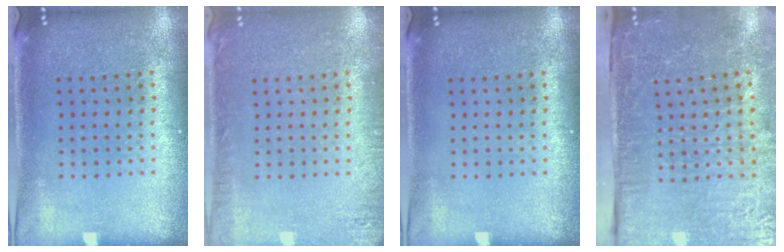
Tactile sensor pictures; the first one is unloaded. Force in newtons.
{"total": 1.9, "press": 1.9, "slide": 0.2}
{"total": 0.0}
{"total": 5.0, "press": 4.1, "slide": 3.0}